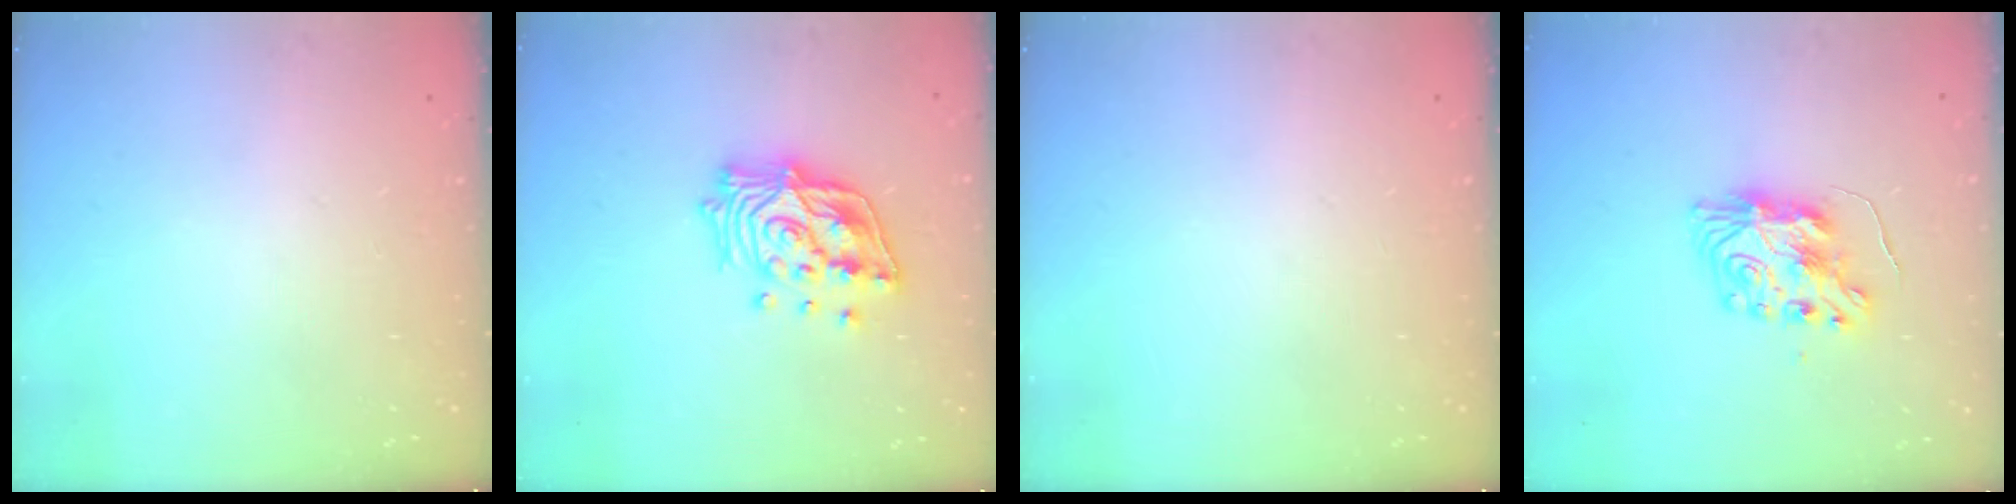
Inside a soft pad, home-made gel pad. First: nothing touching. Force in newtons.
{"total": 17.1, "press": 16.9, "slide": 2.5}
{"total": 0.0}
{"total": 9.0, "press": 9.0, "slide": 0.9}